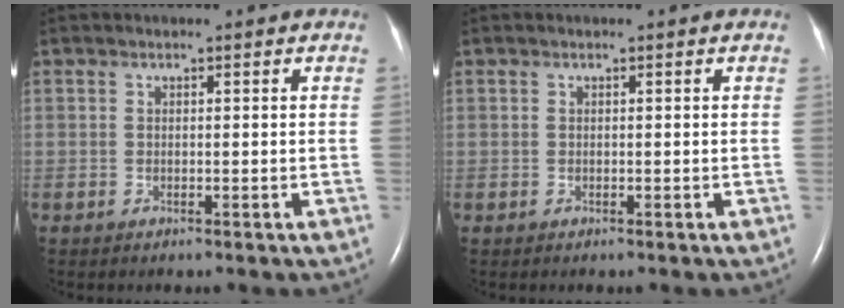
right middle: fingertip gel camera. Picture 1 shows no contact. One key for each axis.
{"total": 0.0}